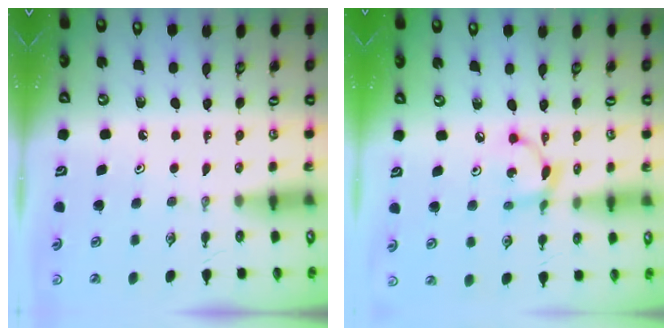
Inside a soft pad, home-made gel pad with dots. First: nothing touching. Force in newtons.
{"total": 6.0, "press": 6.0, "slide": 0.1}